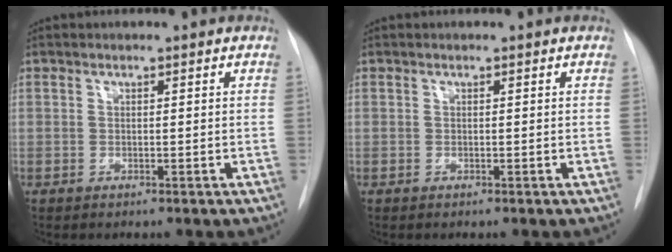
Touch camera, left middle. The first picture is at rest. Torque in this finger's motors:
{"motor_torque": [0.00, 0.00, -0.01, 0.00]}